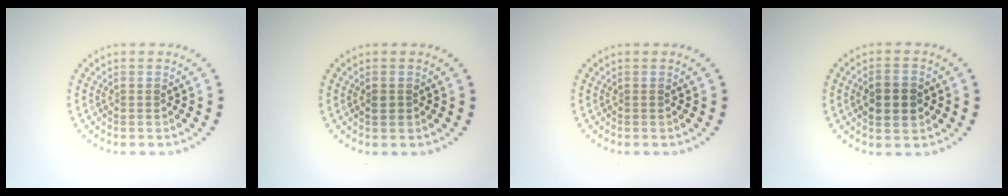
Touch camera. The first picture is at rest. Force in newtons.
{"total": 0.9, "press": 0.8, "slide": 0.2}
{"total": 0.0}
{"total": 3.6, "press": 3.6, "slide": 0.2}